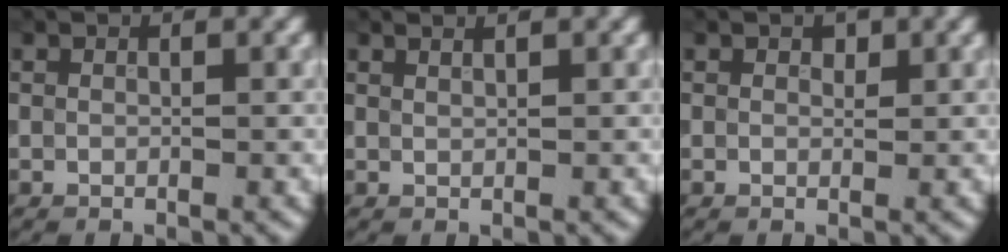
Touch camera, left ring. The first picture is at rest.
{"total": 1.2, "force": [0.9, 0.4, 0.7], "torque": [0.002, -0.002, 0.003]}
{"total": 0.6, "force": [0.4, 0.4, 0.2], "torque": [-0.001, -0.003, 0.005]}